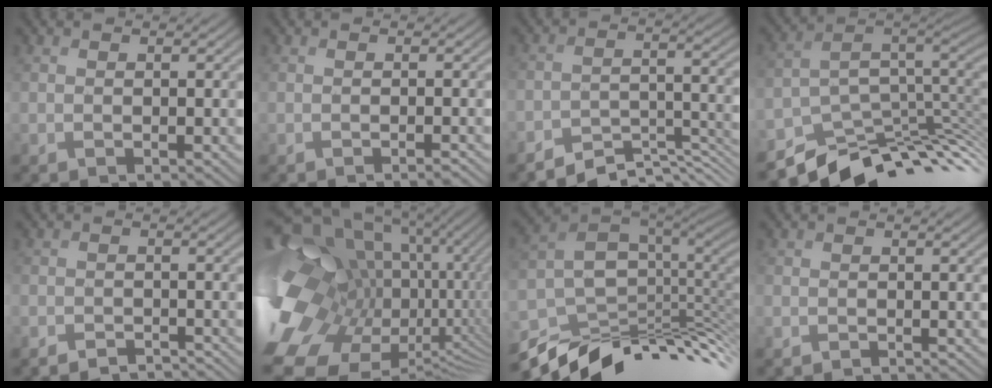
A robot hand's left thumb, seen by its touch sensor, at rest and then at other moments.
{"total": 0.9, "force": [-0.6, 0.0, 0.7], "torque": [-0.009, 0.001, -0.012]}
{"total": 6.1, "force": [-5.6, 1.8, 1.9], "torque": [-0.033, -0.006, -0.097]}
{"total": 10.2, "force": [-4.3, 5.9, 7.1], "torque": [-0.149, -0.019, -0.069]}
{"total": 3.5, "force": [-3.3, 0.9, 0.8], "torque": [-0.009, -0.003, -0.057]}
{"total": 20.2, "force": [1.1, 14.4, 14.1], "torque": [-0.329, -0.003, 0.044]}
{"total": 13.1, "force": [-3.8, 8.1, 9.6], "torque": [-0.227, -0.027, -0.060]}
{"total": 1.5, "force": [-1.4, 0.4, 0.2], "torque": [-0.002, -0.005, -0.030]}